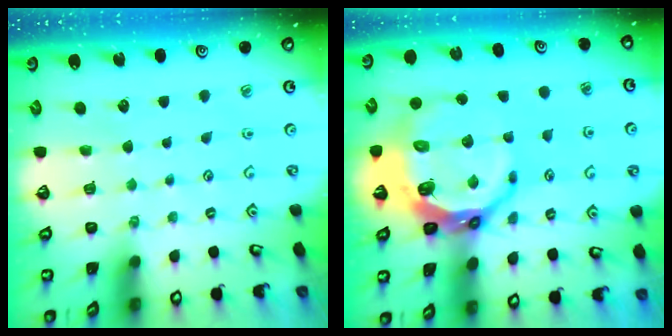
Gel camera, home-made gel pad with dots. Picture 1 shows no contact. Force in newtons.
{"total": 13.8, "press": 13.0, "slide": 4.6}